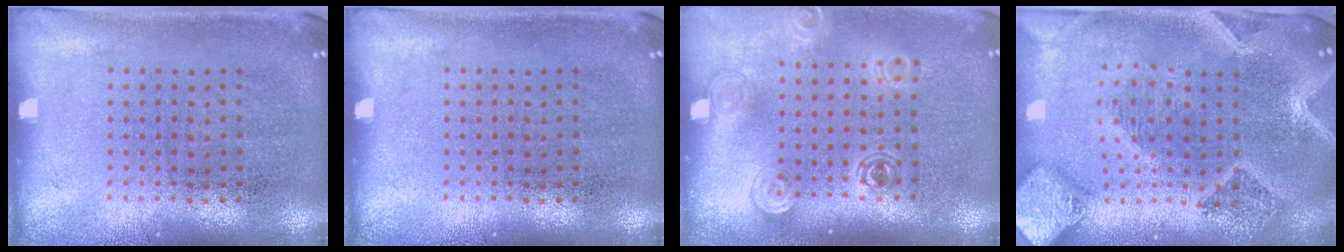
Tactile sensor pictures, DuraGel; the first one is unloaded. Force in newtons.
{"total": 0.0}
{"total": 1.4, "press": 1.2, "slide": 0.8}
{"total": 3.5, "press": 2.9, "slide": 2.0}